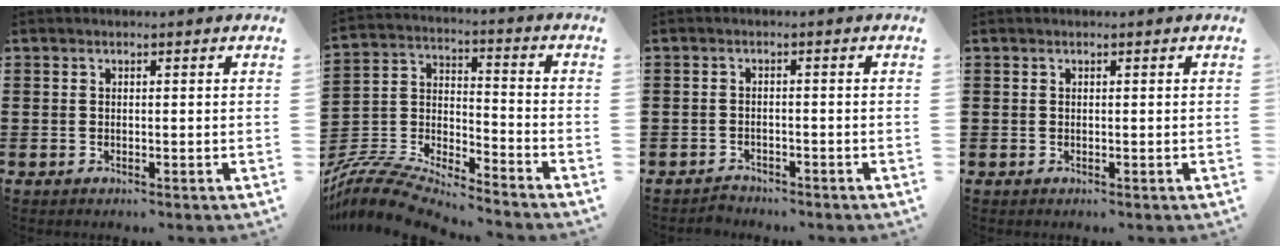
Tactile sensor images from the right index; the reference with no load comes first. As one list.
[{"total": 8.7, "force": [-8.2, 1.1, 2.4], "torque": [-0.064, 0.001, -0.168]}, {"total": 1.5, "force": [-1.4, 0.4, -0.2], "torque": [-0.002, 0.005, -0.032]}, {"total": 0.0}]